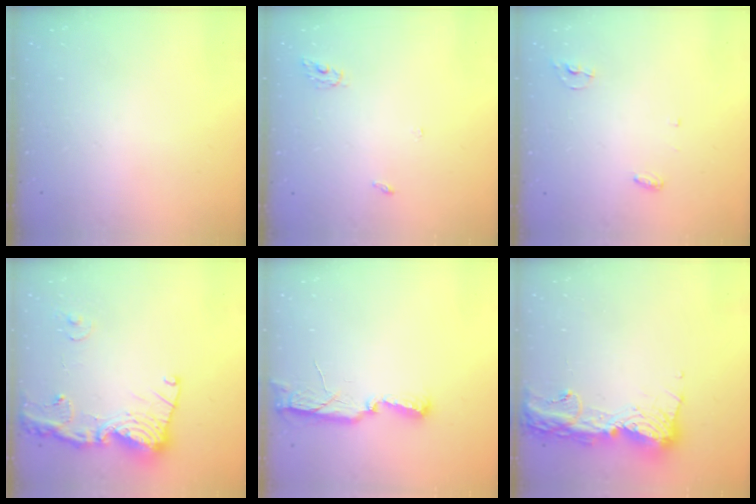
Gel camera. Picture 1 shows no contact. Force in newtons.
{"total": 3.3, "press": 3.3, "slide": 0.2}
{"total": 3.8, "press": 3.8, "slide": 0.3}
{"total": 17.6, "press": 17.5, "slide": 2.0}
{"total": 9.0, "press": 7.8, "slide": 4.5}
{"total": 15.5, "press": 15.4, "slide": 1.5}